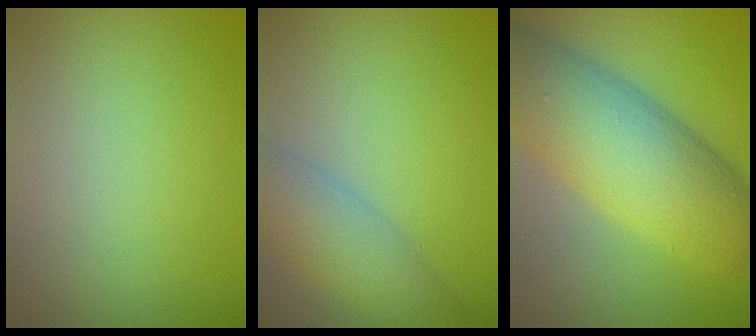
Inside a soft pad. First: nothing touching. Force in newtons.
{"total": 5.0, "press": 5.0, "slide": 0.2}
{"total": 11.3, "press": 11.3, "slide": 0.4}